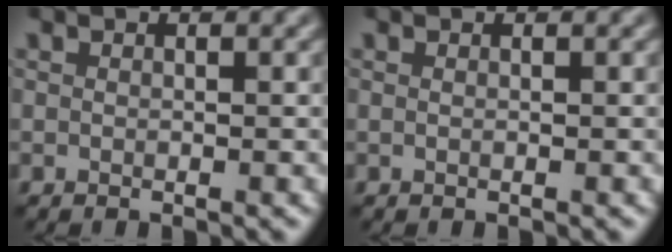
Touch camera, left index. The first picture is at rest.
{"total": 0.0}